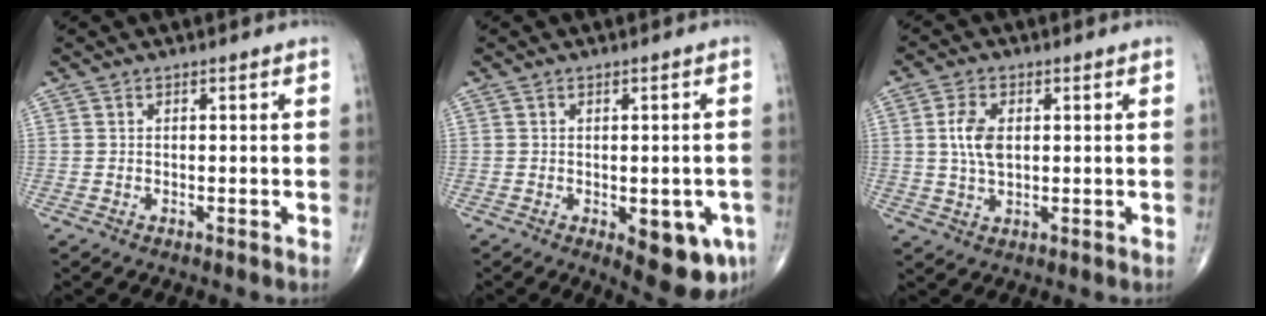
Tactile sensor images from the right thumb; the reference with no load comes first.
{"total": 9.8, "force": [-3.3, 4.3, 8.1], "torque": [-0.073, -0.001, -0.032]}
{"total": 6.0, "force": [1.0, 3.4, 4.9], "torque": [-0.097, -0.003, 0.018]}